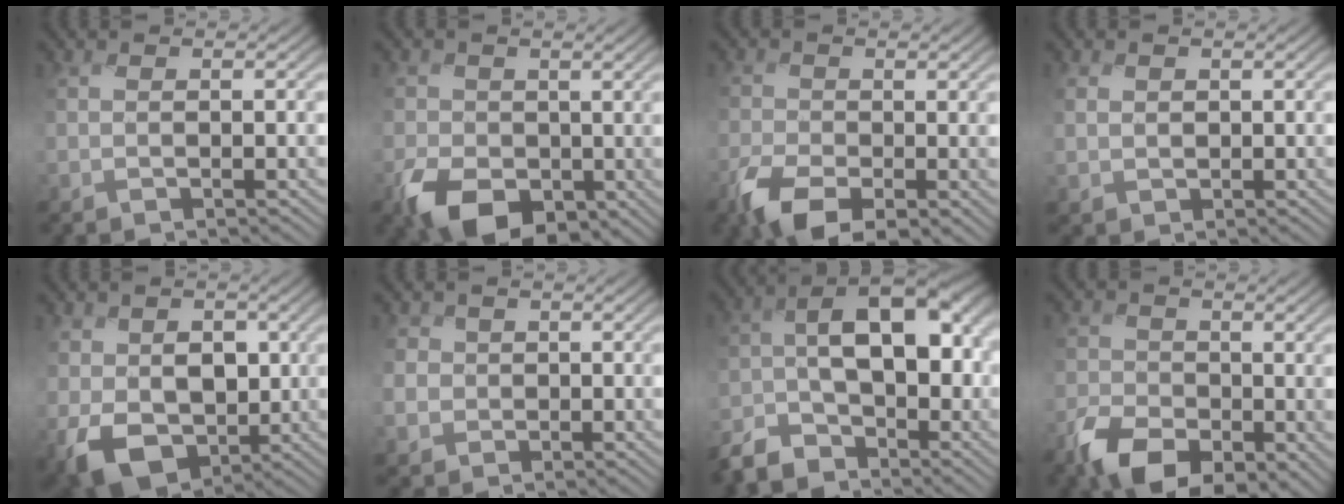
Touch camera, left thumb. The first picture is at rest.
{"total": 5.6, "force": [-2.2, 4.4, 2.8], "torque": [-0.050, -0.013, -0.052]}
{"total": 5.8, "force": [-3.3, 3.2, 3.5], "torque": [-0.075, -0.015, -0.072]}
{"total": 1.4, "force": [0.3, 1.4, 0.0], "torque": [-0.017, -0.003, 0.001]}
{"total": 10.7, "force": [-2.4, 8.1, 6.6], "torque": [-0.128, -0.025, -0.036]}
{"total": 2.6, "force": [-0.2, 2.6, -0.4], "torque": [-0.002, -0.006, -0.018]}
{"total": 12.4, "force": [-5.7, 7.3, 8.2], "torque": [-0.126, -0.017, -0.110]}
{"total": 6.7, "force": [-3.9, 4.1, 3.6], "torque": [-0.063, -0.019, -0.079]}